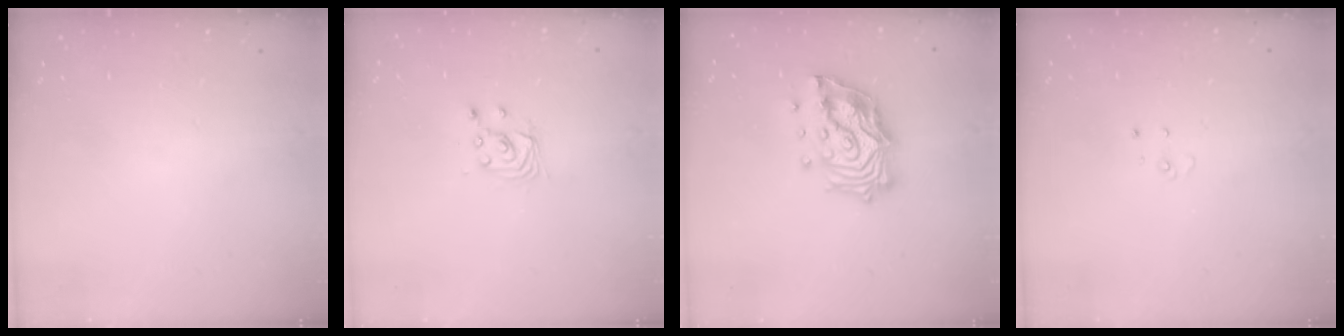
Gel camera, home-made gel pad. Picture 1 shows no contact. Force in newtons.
{"total": 3.2, "press": 3.2, "slide": 0.2}
{"total": 17.7, "press": 17.6, "slide": 2.0}
{"total": 2.7, "press": 2.7, "slide": 0.2}